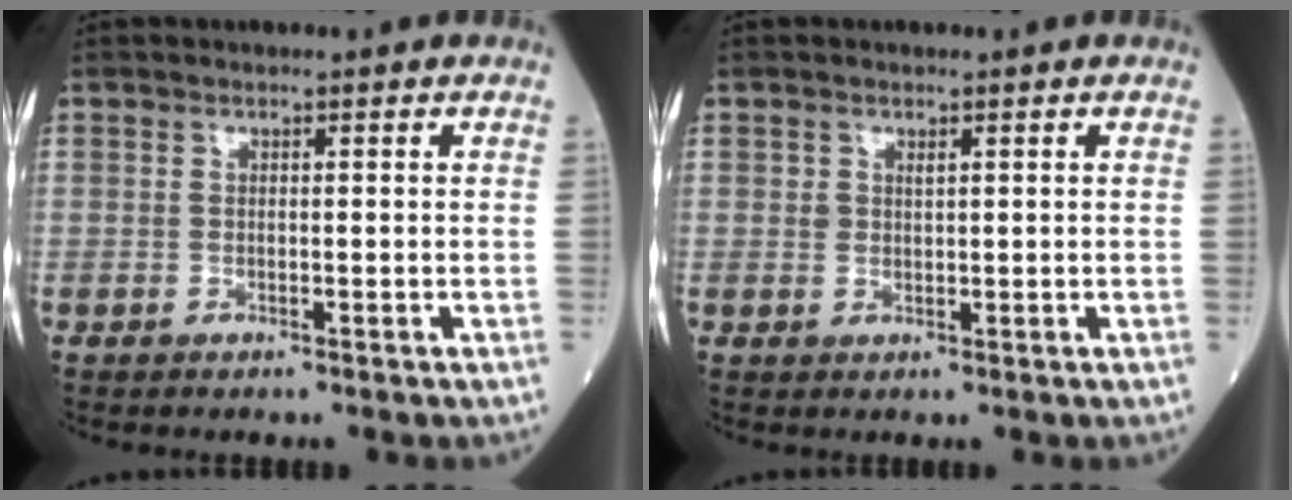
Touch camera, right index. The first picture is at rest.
{"total": 0.9, "force": [0.5, 0.6, 0.5], "torque": [-0.006, -0.002, 0.009]}